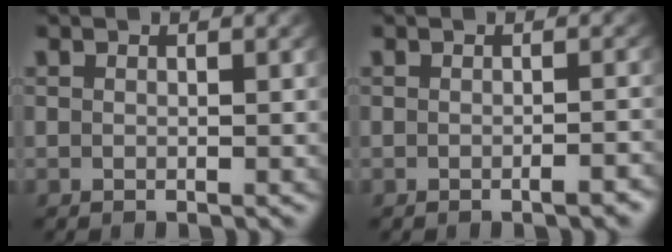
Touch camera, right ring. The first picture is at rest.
{"total": 1.0, "force": [-0.8, -0.1, 0.5], "torque": [-0.006, 0.005, -0.016]}